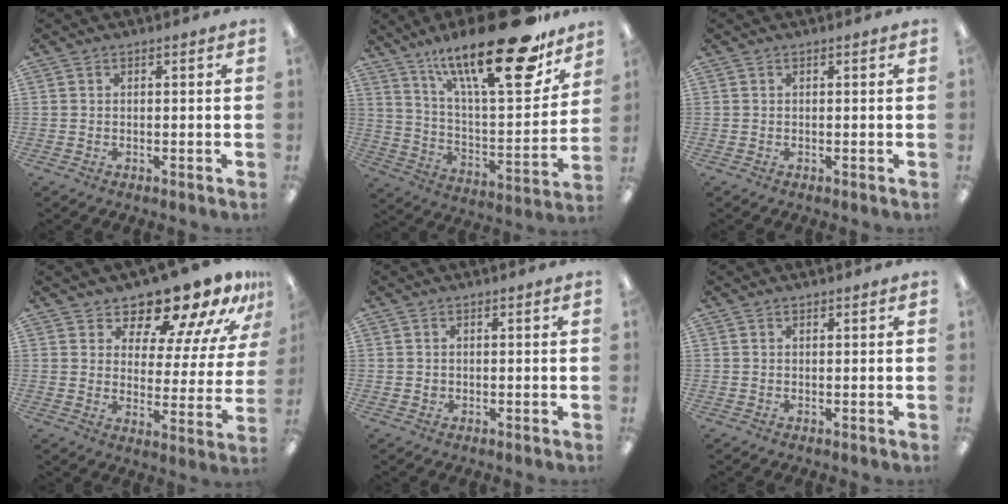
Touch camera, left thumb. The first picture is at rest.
{"total": 27.5, "force": [18.2, 7.8, 19.1], "torque": [-0.286, -0.116, 0.295]}
{"total": 0.0}
{"total": 14.7, "force": [12.9, 4.3, 5.3], "torque": [-0.088, -0.106, 0.220]}
{"total": 0.7, "force": [0.3, 0.6, 0.1], "torque": [-0.004, 0.003, 0.004]}
{"total": 0.6, "force": [0.5, 0.2, 0.0], "torque": [-0.002, 0.000, 0.010]}